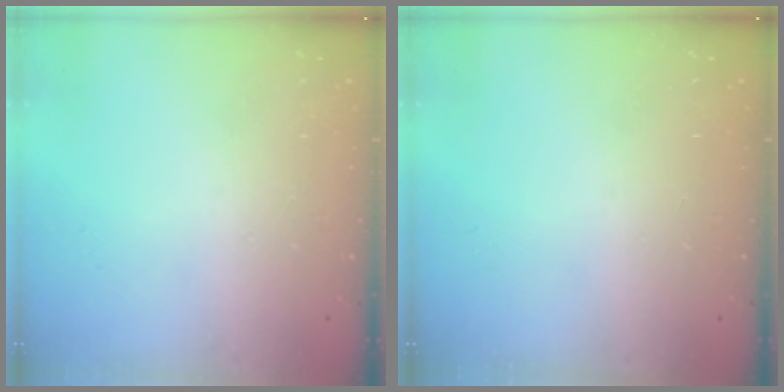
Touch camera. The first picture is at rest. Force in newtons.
{"total": 0.0}